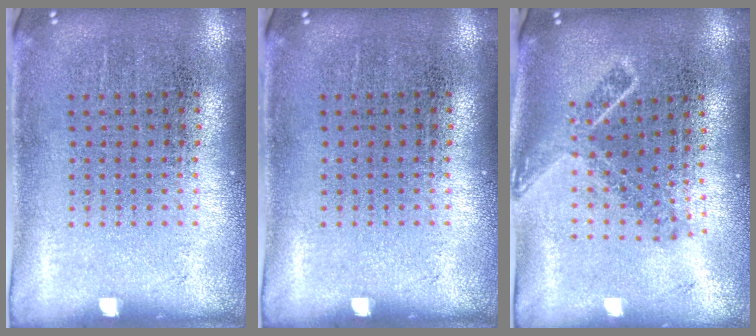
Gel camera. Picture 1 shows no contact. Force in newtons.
{"total": 0.0}
{"total": 1.8, "press": 1.3, "slide": 1.2}